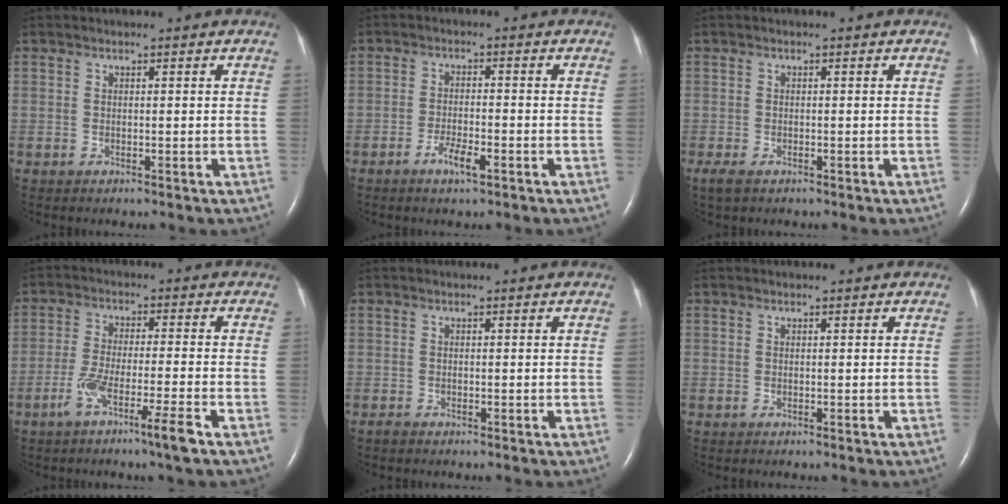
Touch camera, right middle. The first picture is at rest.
{"total": 3.4, "force": [-2.0, 0.6, 2.7], "torque": [-0.053, -0.001, -0.036]}
{"total": 2.4, "force": [-1.5, 0.9, 1.5], "torque": [-0.037, -0.008, -0.024]}
{"total": 7.3, "force": [-4.3, -0.5, 5.9], "torque": [-0.111, -0.012, -0.082]}
{"total": 0.5, "force": [-0.5, 0.1, 0.2], "torque": [-0.005, -0.001, -0.010]}
{"total": 0.0}